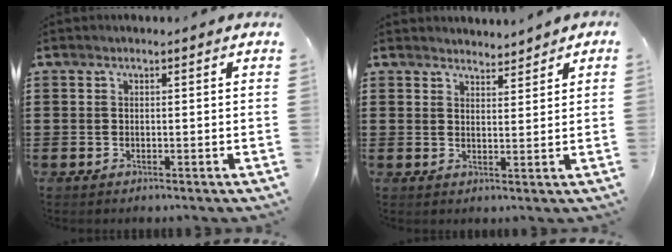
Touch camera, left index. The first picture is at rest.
{"total": 2.7, "force": [2.6, 0.5, -0.1], "torque": [-0.006, -0.004, 0.050]}